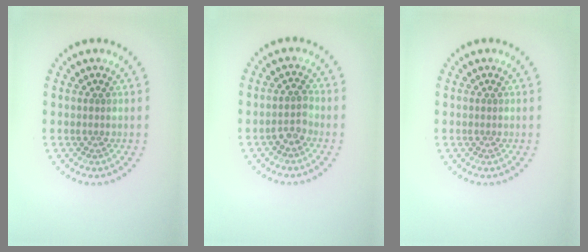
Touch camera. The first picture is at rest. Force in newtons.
{"total": 1.5, "press": 1.3, "slide": 0.7}
{"total": 0.0}